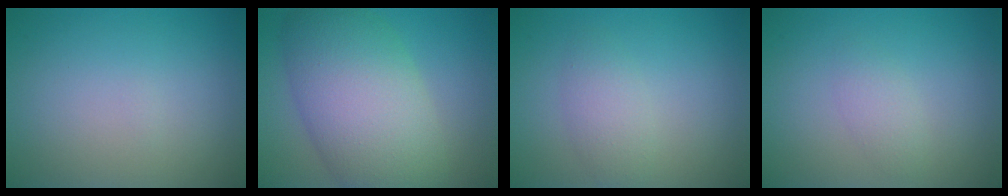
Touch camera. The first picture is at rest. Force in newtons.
{"total": 10.6, "press": 10.6, "slide": 0.8}
{"total": 2.2, "press": 2.2, "slide": 0.0}
{"total": 1.5, "press": 1.5, "slide": 0.1}